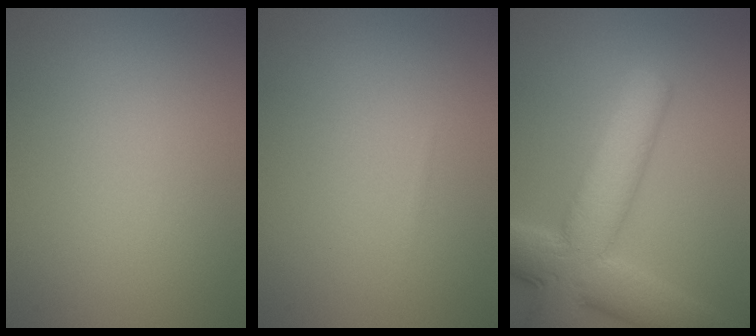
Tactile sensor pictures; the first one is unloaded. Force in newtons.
{"total": 0.0}
{"total": 9.0, "press": 9.0, "slide": 0.7}